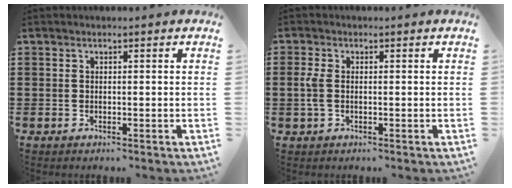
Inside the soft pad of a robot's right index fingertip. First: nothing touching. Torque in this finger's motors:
{"motor_torque": [0.45, 0.12, 0.22, 0.07]}